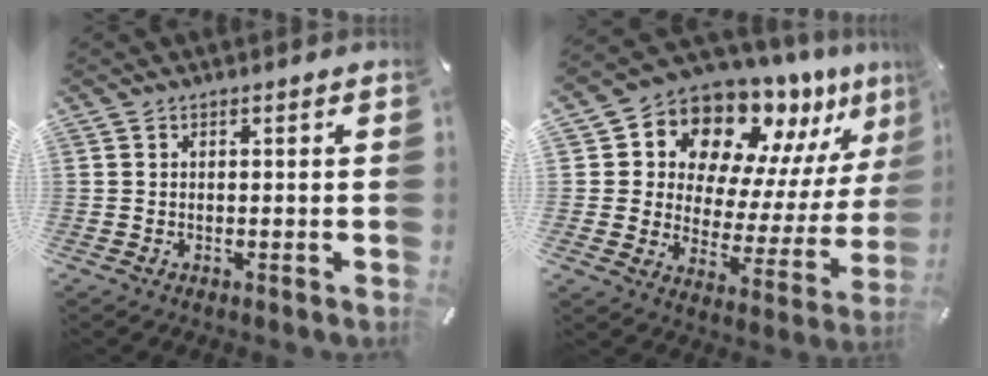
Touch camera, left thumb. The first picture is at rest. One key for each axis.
{"total": 12.8, "fx": 11.4, "fy": 5.7, "fz": 1.6, "tx": -0.032, "ty": -0.132, "tz": 0.195}